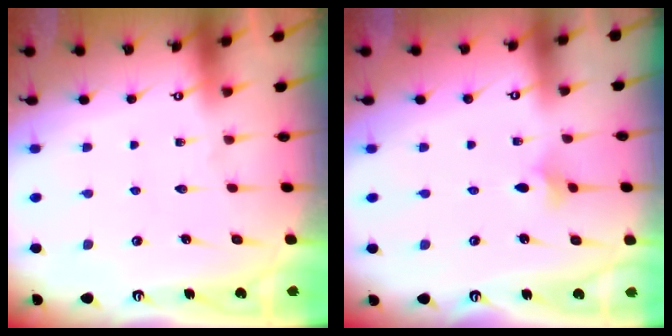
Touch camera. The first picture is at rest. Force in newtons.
{"total": 3.1, "press": 3.0, "slide": 0.7}